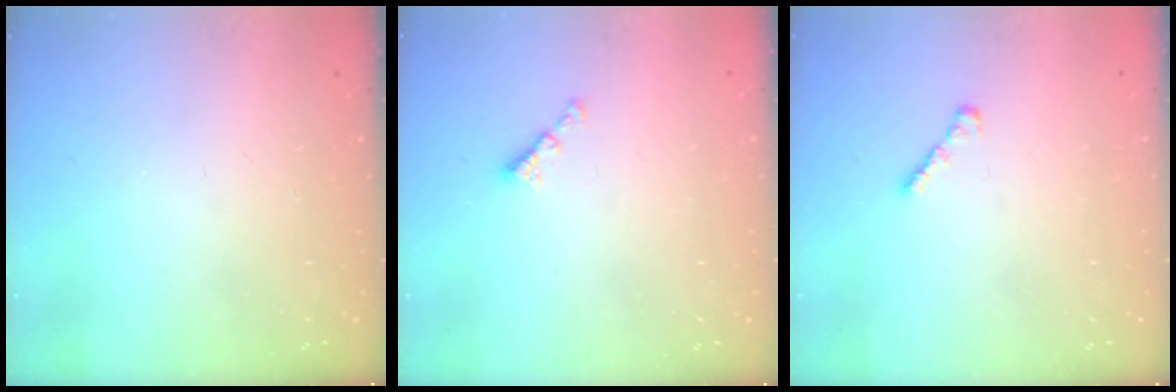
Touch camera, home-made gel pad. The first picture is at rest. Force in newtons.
{"total": 2.5, "press": 2.5, "slide": 0.4}
{"total": 1.3, "press": 1.3, "slide": 0.4}